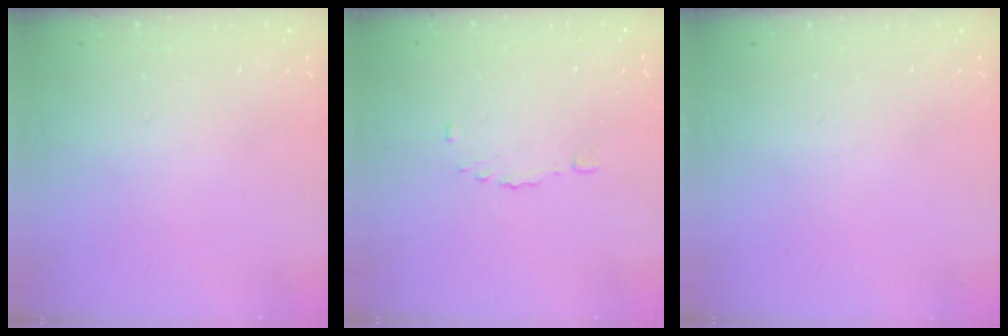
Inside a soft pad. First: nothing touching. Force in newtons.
{"total": 2.7, "press": 2.6, "slide": 0.8}
{"total": 0.0}